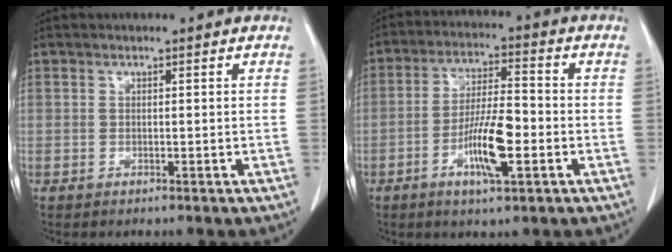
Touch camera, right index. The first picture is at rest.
{"total": 9.2, "force": [-3.0, 1.7, 8.5], "torque": [-0.159, -0.001, -0.052]}